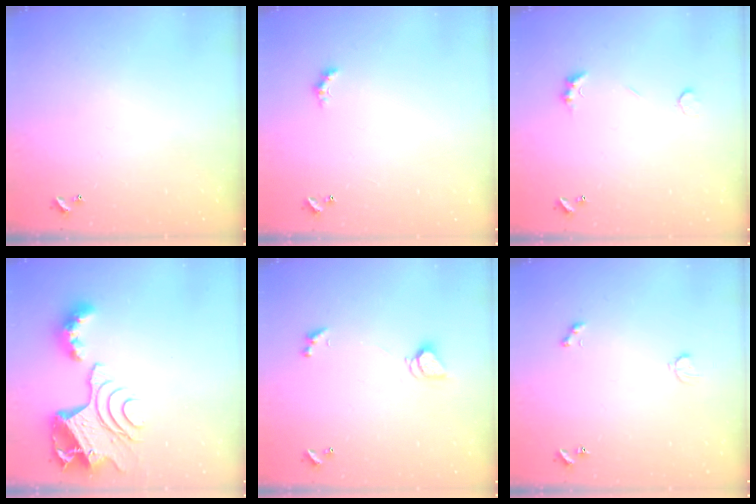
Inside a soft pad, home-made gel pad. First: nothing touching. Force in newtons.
{"total": 1.5, "press": 1.4, "slide": 0.6}
{"total": 2.2, "press": 2.1, "slide": 0.6}
{"total": 11.7, "press": 11.6, "slide": 1.3}
{"total": 2.3, "press": 2.3, "slide": 0.3}
{"total": 2.3, "press": 2.1, "slide": 0.8}